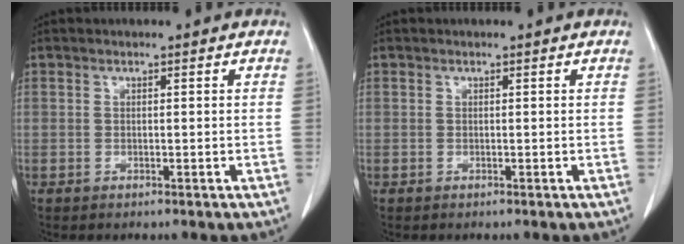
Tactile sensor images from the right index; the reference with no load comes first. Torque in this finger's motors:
{"motor_torque": [0.00, 0.00, 0.00, 0.00]}